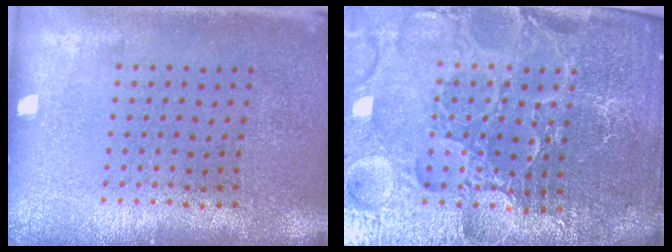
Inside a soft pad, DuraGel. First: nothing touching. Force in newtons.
{"total": 6.0, "press": 5.4, "slide": 2.7}